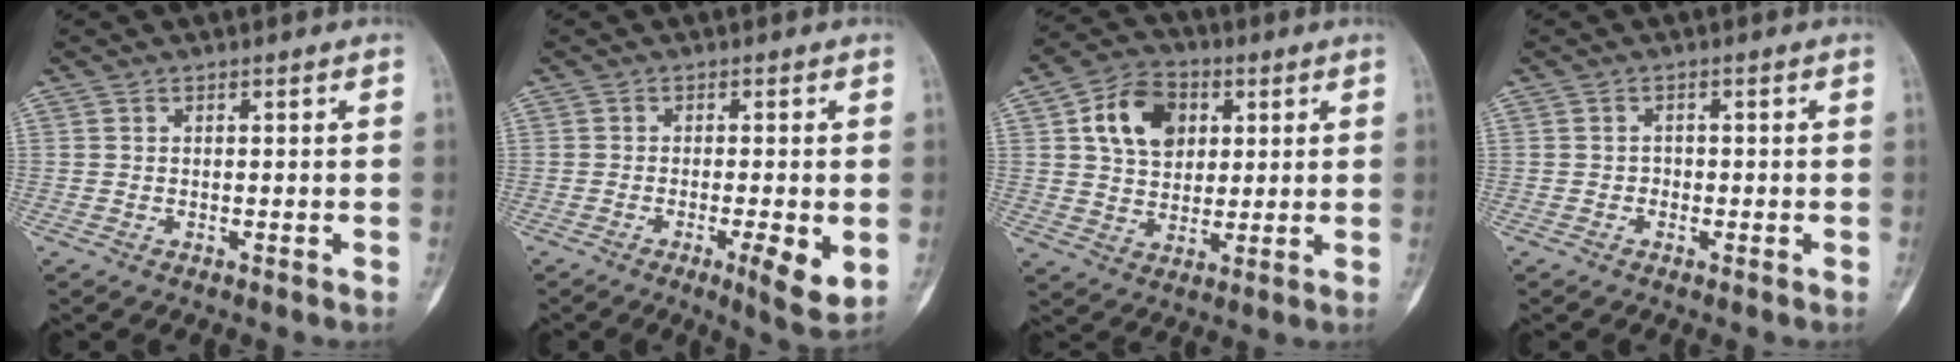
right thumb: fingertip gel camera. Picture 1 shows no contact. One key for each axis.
{"total": 6.7, "fx": -1.6, "fy": 1.3, "fz": 6.4, "tx": -0.096, "ty": -0.015, "tz": -0.025}
{"total": 11.8, "fx": 3.5, "fy": 8.7, "fz": 7.2, "tx": -0.096, "ty": -0.001, "tz": 0.058}
{"total": 1.0, "fx": -0.5, "fy": 0.9, "fz": 0.1, "tx": 0.011, "ty": 0.006, "tz": -0.014}